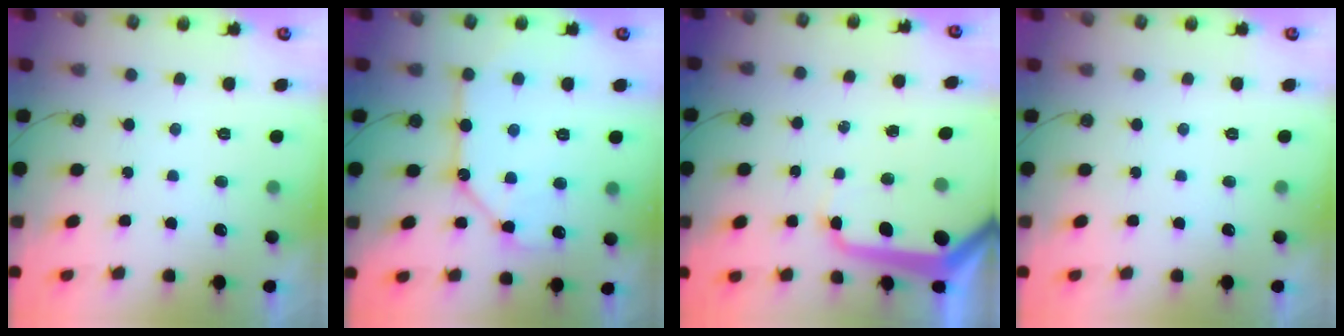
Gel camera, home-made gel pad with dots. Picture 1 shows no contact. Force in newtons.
{"total": 14.4, "press": 14.3, "slide": 1.3}
{"total": 14.6, "press": 14.5, "slide": 1.5}
{"total": 0.0}